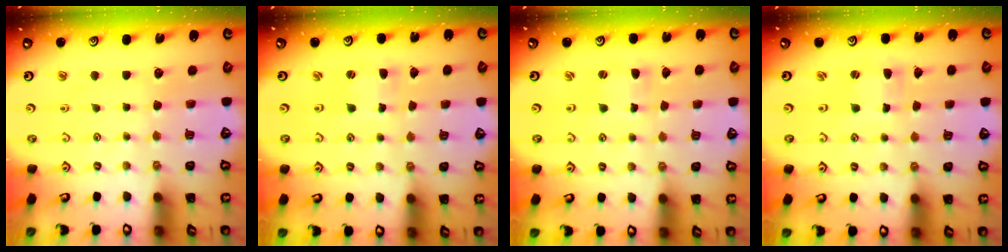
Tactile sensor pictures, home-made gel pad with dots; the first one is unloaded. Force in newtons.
{"total": 2.6, "press": 2.5, "slide": 0.4}
{"total": 2.6, "press": 2.5, "slide": 0.4}
{"total": 0.7, "press": 0.7, "slide": 0.2}